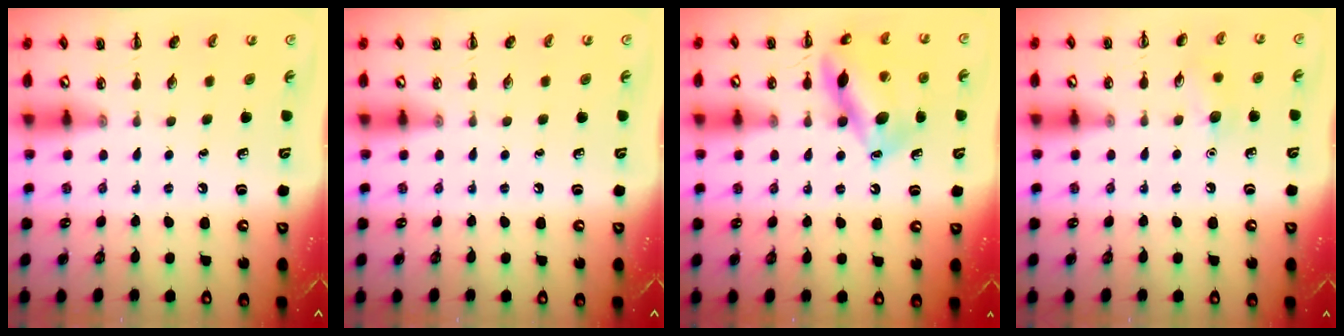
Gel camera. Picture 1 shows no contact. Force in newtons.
{"total": 0.0}
{"total": 14.4, "press": 14.4, "slide": 0.7}
{"total": 7.0, "press": 6.8, "slide": 1.8}